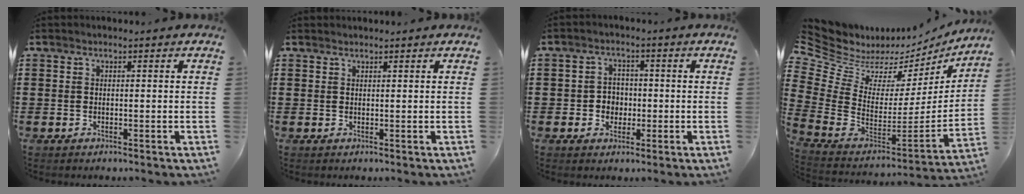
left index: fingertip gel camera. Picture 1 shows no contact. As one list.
[{"total": 0.7, "force": [0.7, 0.1, 0.1], "torque": [-0.003, -0.001, 0.016]}, {"total": 3.1, "force": [-0.6, 2.8, 1.1], "torque": [-0.031, 0.005, -0.017]}, {"total": 4.8, "force": [4.1, 2.4, 0.0], "torque": [-0.048, -0.059, 0.069]}]